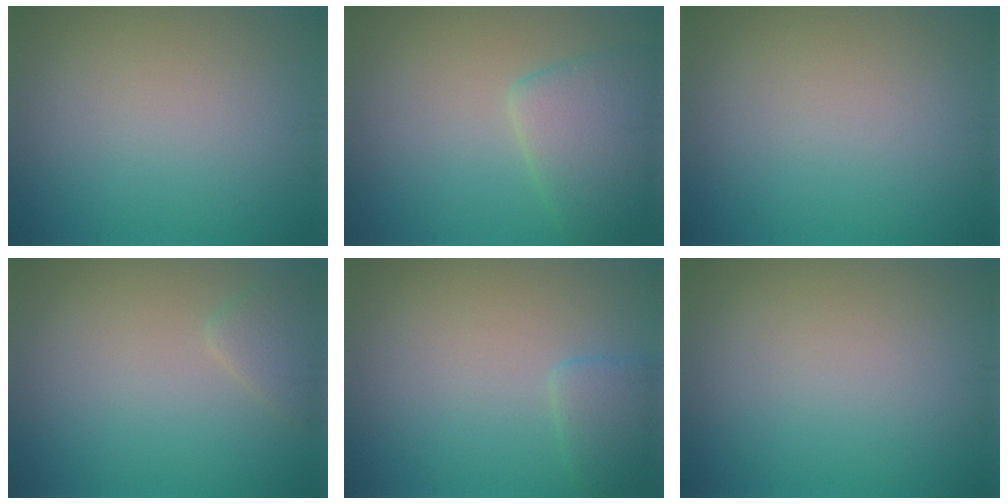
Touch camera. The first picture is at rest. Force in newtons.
{"total": 4.3, "press": 4.3, "slide": 0.2}
{"total": 0.0}
{"total": 1.6, "press": 1.6, "slide": 0.1}
{"total": 1.8, "press": 1.8, "slide": 0.2}
{"total": 0.0}